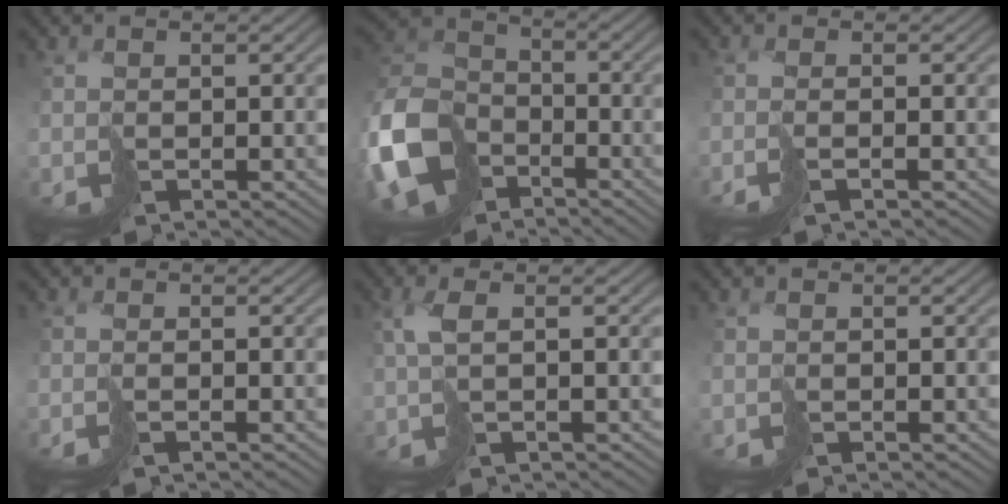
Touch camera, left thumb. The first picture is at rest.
{"total": 13.7, "force": [-5.9, 9.7, 7.6], "torque": [-0.215, -0.031, -0.125]}
{"total": 2.3, "force": [-1.0, 0.5, 2.0], "torque": [-0.035, 0.000, -0.031]}
{"total": 1.3, "force": [-0.6, 0.2, 1.2], "torque": [-0.025, 0.000, -0.018]}
{"total": 3.0, "force": [0.9, 0.8, 2.7], "torque": [-0.057, 0.010, 0.017]}
{"total": 0.0}